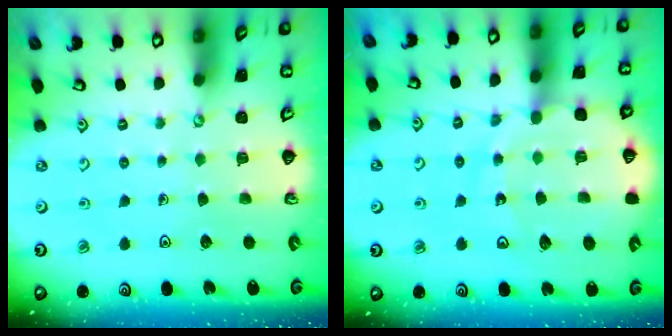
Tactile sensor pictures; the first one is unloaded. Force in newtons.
{"total": 12.3, "press": 12.1, "slide": 1.7}